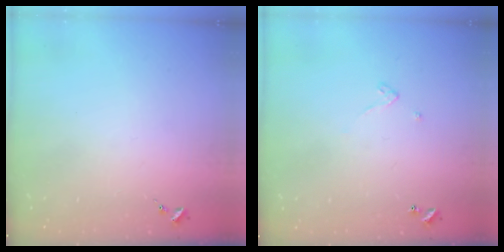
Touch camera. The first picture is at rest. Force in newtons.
{"total": 3.4, "press": 3.4, "slide": 0.1}